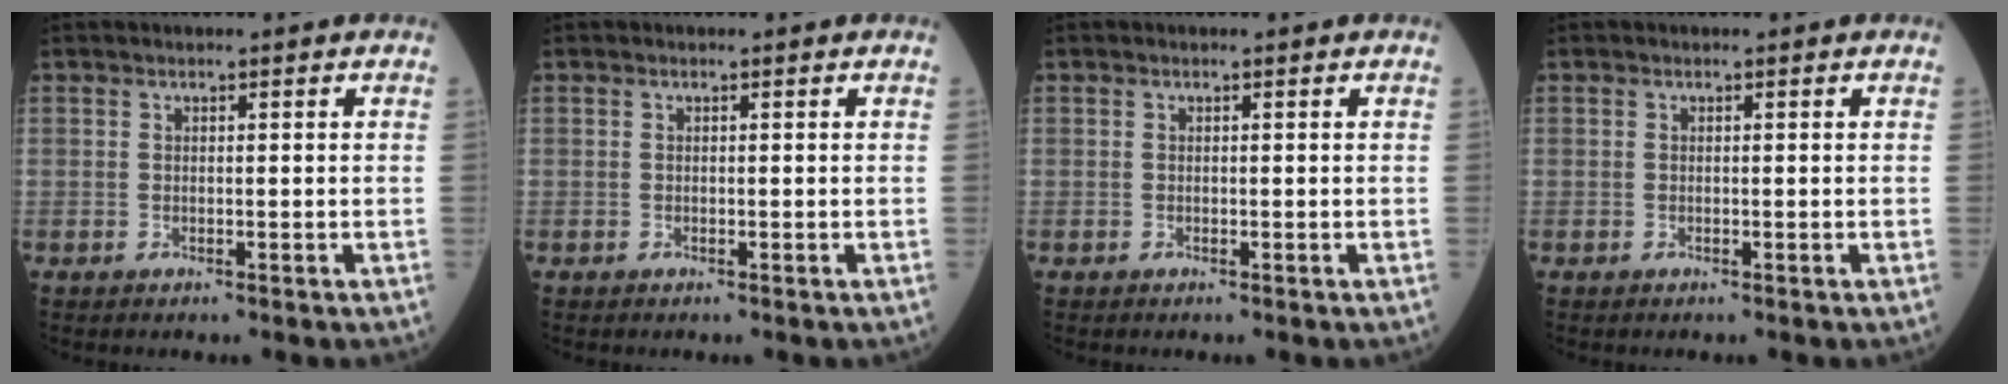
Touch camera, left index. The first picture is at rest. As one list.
[{"total": 0.0}, {"total": 0.0}, {"total": 0.0}]